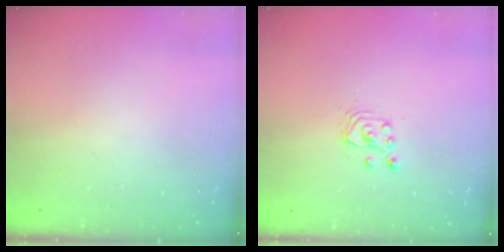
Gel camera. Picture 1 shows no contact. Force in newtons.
{"total": 2.5, "press": 2.5, "slide": 0.3}